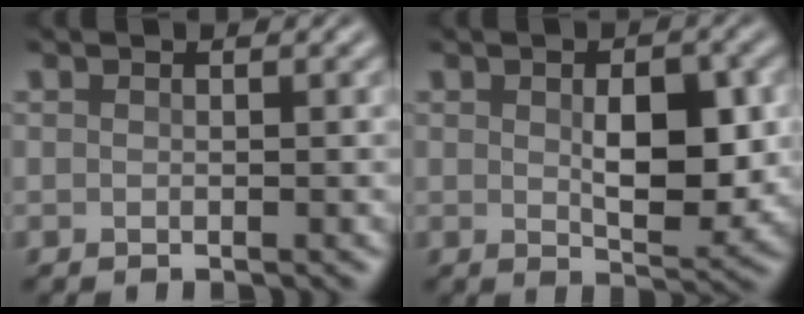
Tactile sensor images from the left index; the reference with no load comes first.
{"total": 5.5, "force": [0.3, 2.8, 4.7], "torque": [-0.073, -0.005, 0.012]}